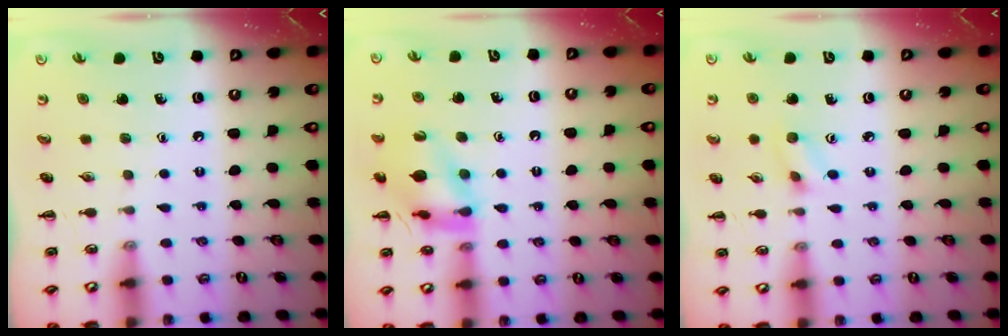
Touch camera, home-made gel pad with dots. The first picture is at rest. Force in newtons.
{"total": 16.0, "press": 15.9, "slide": 1.6}
{"total": 4.3, "press": 4.1, "slide": 1.3}